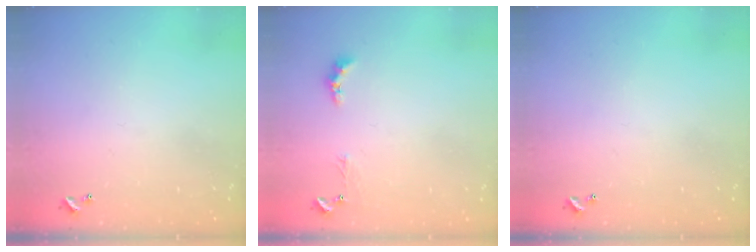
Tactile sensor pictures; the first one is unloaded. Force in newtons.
{"total": 1.3, "press": 1.1, "slide": 0.5}
{"total": 0.0}